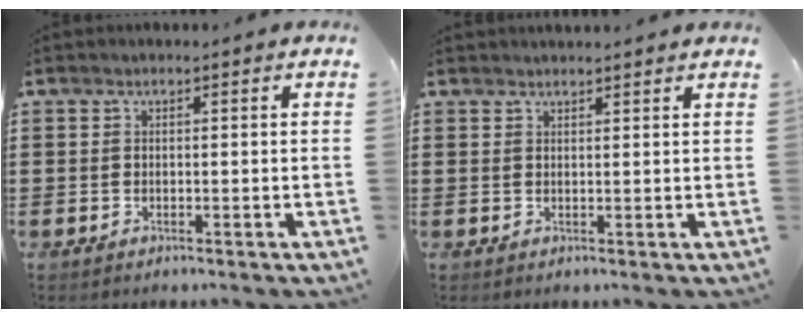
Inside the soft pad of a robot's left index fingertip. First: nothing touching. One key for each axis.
{"total": 1.3, "fx": 1.3, "fy": -0.1, "fz": 0.2, "tx": -0.006, "ty": -0.001, "tz": 0.026}